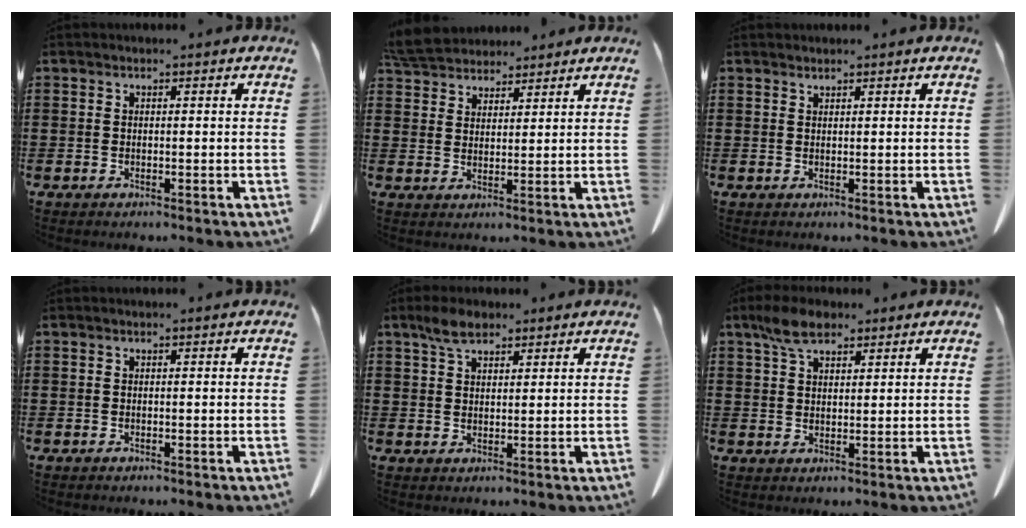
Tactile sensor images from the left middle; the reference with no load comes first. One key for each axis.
{"total": 6.0, "fx": 5.6, "fy": 1.6, "fz": 1.3, "tx": -0.047, "ty": -0.012, "tz": 0.108}
{"total": 0.8, "fx": 0.8, "fy": 0.0, "fz": 0.1, "tx": -0.004, "ty": -0.003, "tz": 0.018}
{"total": 0.0}
{"total": 3.7, "fx": 2.7, "fy": 1.7, "fz": 2.0, "tx": -0.045, "ty": 0.005, "tz": 0.051}
{"total": 5.3, "fx": 3.6, "fy": 2.5, "fz": 3.0, "tx": -0.070, "ty": 0.004, "tz": 0.069}